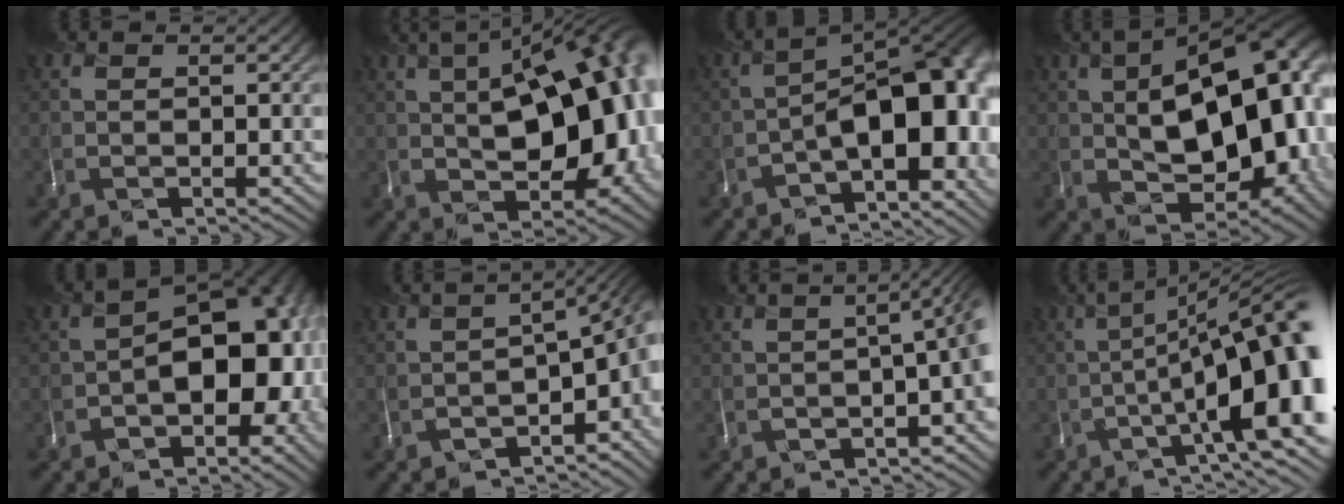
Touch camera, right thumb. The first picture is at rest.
{"total": 16.2, "force": [0.4, 8.4, 13.9], "torque": [-0.169, 0.012, 0.007]}
{"total": 13.0, "force": [-4.1, 6.4, 10.6], "torque": [-0.147, -0.012, -0.058]}
{"total": 16.0, "force": [0.4, 9.1, 13.1], "torque": [-0.173, -0.004, 0.007]}
{"total": 11.4, "force": [-2.0, 6.7, 9.0], "torque": [-0.119, -0.009, -0.026]}
{"total": 8.1, "force": [-3.3, 3.7, 6.4], "torque": [-0.090, -0.026, -0.031]}
{"total": 6.3, "force": [-1.4, 2.3, 5.7], "torque": [-0.048, -0.005, -0.017]}
{"total": 17.0, "force": [-2.5, 5.3, 16.0], "torque": [-0.221, -0.015, -0.026]}